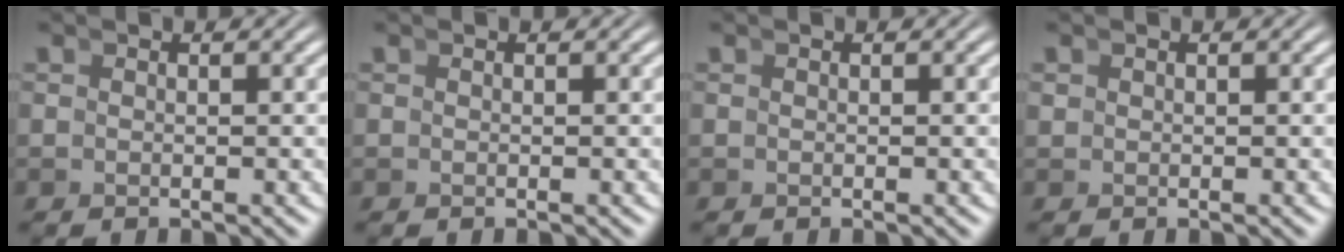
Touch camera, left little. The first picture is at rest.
{"total": 0.0}
{"total": 0.0}
{"total": 0.6, "force": [0.2, 0.6, 0.2], "torque": [-0.005, -0.001, 0.005]}